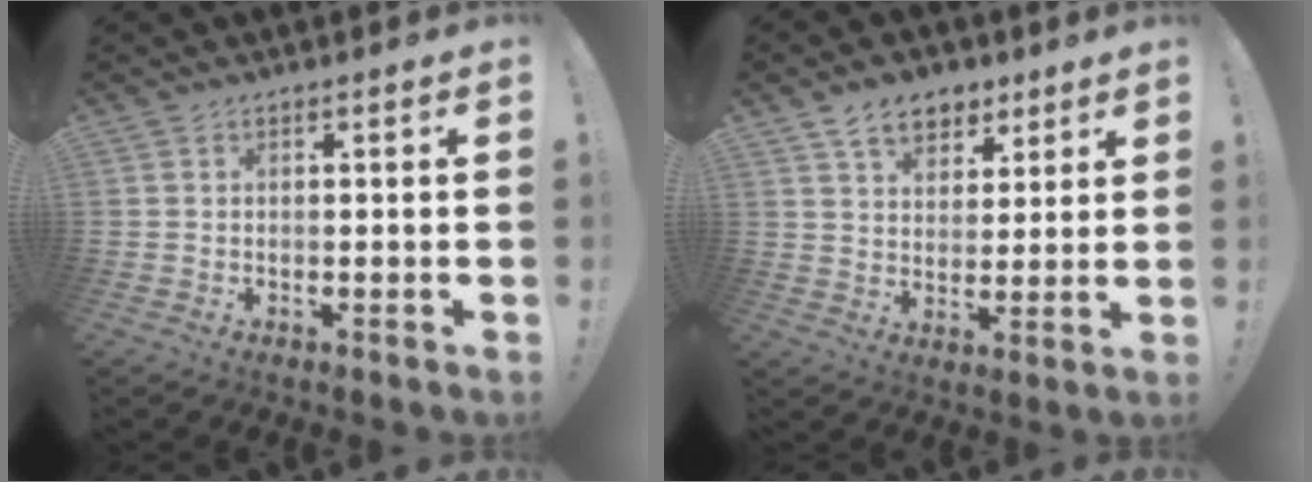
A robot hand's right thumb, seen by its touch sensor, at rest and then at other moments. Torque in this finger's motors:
{"motor_torque": [0.32, 1.85, 0.82, 0.63, -0.02]}